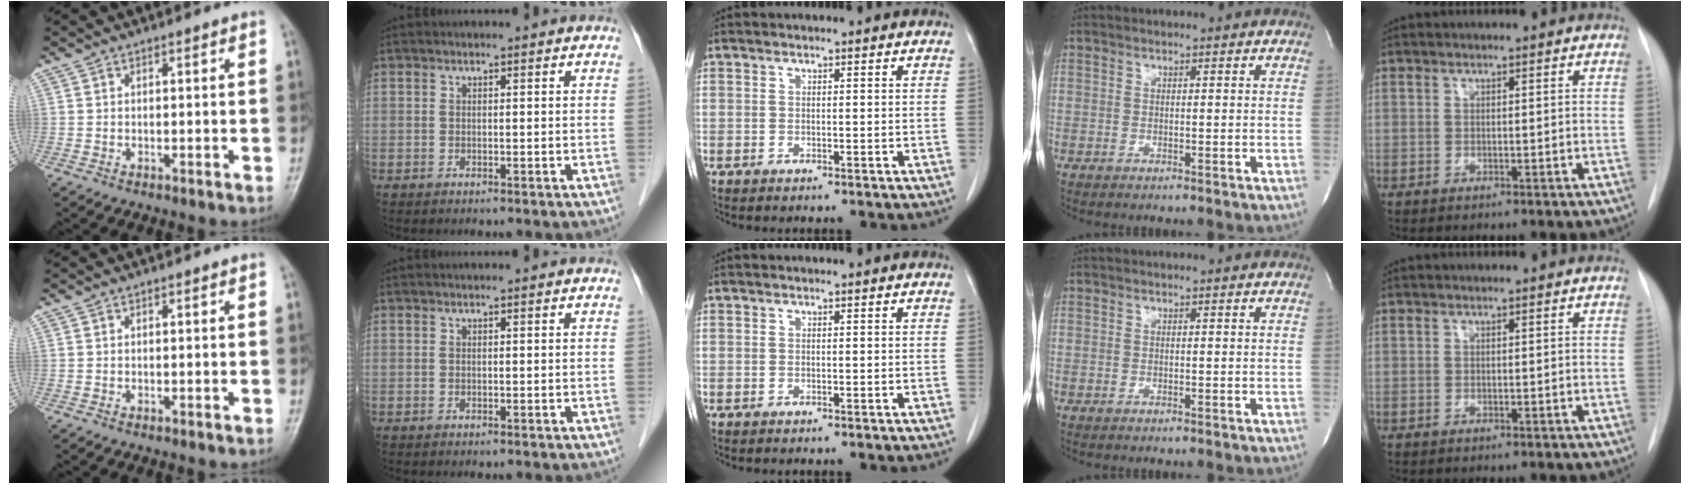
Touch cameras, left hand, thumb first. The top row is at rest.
{}